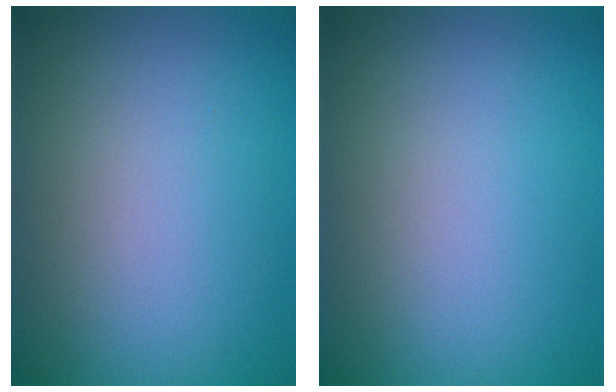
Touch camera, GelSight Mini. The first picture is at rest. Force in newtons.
{"total": 0.0}